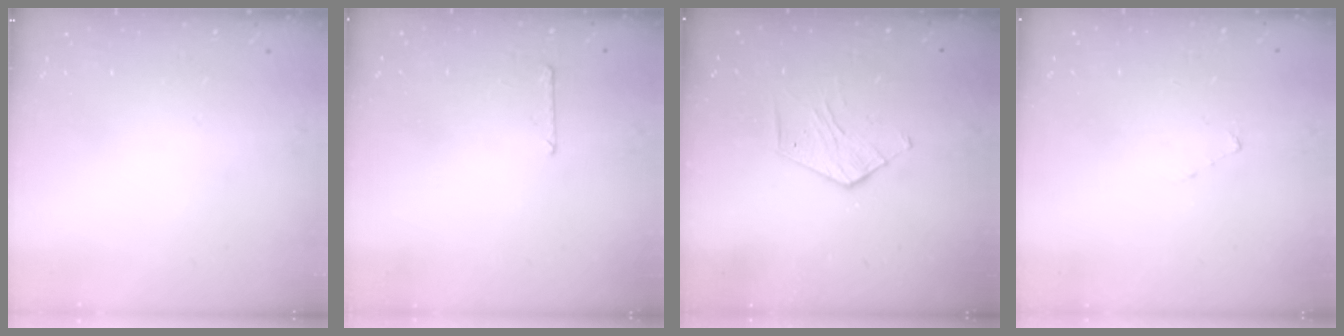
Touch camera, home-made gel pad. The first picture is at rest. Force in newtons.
{"total": 4.3, "press": 4.3, "slide": 0.4}
{"total": 5.2, "press": 5.2, "slide": 0.5}
{"total": 3.0, "press": 3.0, "slide": 0.3}